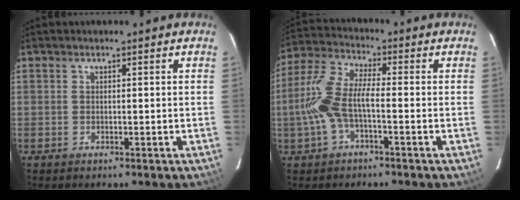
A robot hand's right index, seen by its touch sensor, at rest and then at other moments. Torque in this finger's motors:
{"motor_torque": [0.72, -0.59, 0.32, 0.16]}